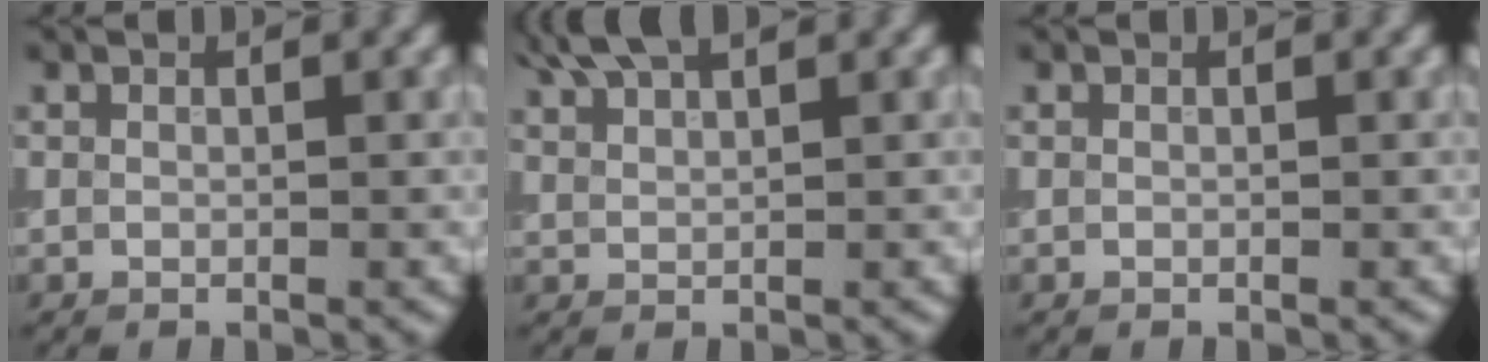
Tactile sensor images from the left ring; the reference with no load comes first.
{"total": 3.9, "force": [3.2, 0.9, 2.1], "torque": [-0.036, 0.011, 0.053]}
{"total": 0.0}